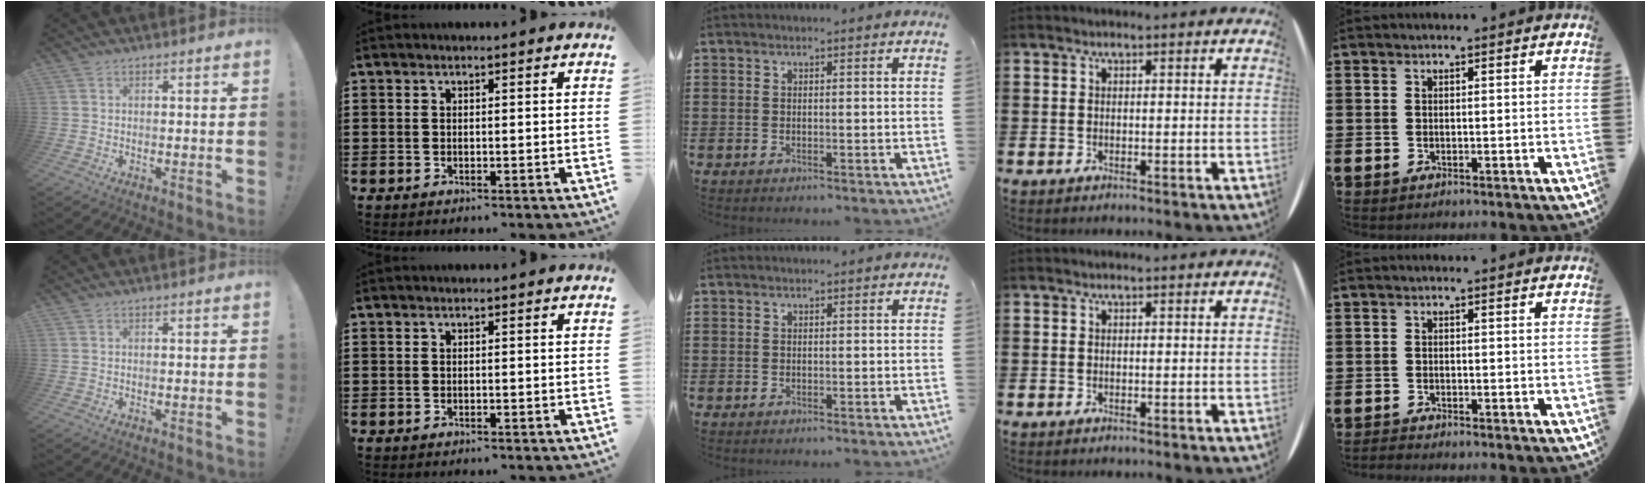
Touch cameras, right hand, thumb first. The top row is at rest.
{"little": {"total": 0.7, "force": [-0.7, 0.0, 0.1], "torque": [-0.003, -0.002, -0.015]}}